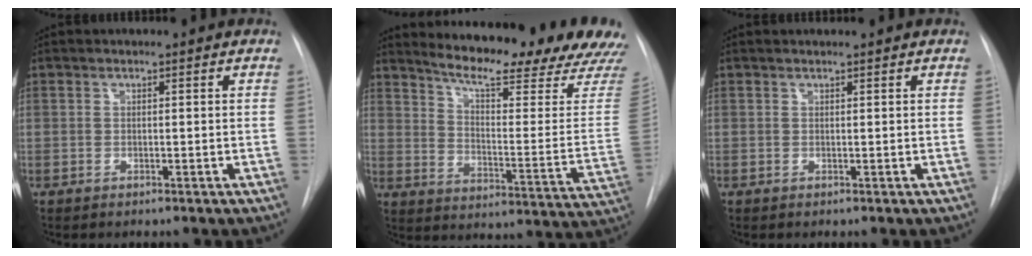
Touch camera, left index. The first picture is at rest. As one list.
[{"total": 22.5, "force": [20.3, 1.5, 9.4], "torque": [-0.140, -0.094, 0.255]}, {"total": 0.9, "force": [0.9, -0.1, 0.3], "torque": [-0.004, 0.013, 0.018]}]